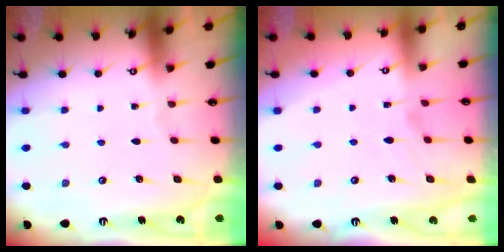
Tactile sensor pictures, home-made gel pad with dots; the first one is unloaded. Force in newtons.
{"total": 1.1, "press": 0.4, "slide": 1.1}